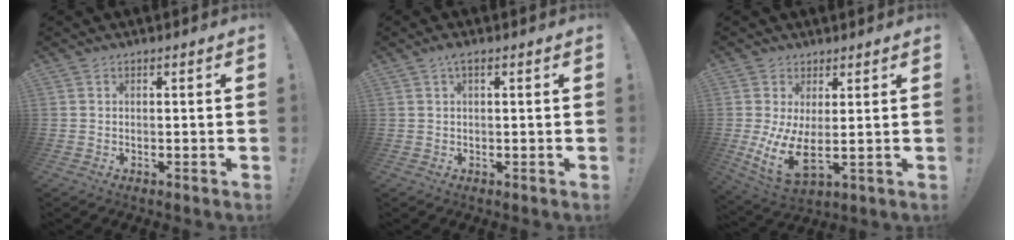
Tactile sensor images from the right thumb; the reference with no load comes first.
{"total": 2.0, "force": [0.9, 0.5, 1.7], "torque": [-0.028, 0.000, 0.013]}
{"total": 9.3, "force": [1.4, 3.7, 8.4], "torque": [-0.153, -0.027, 0.029]}